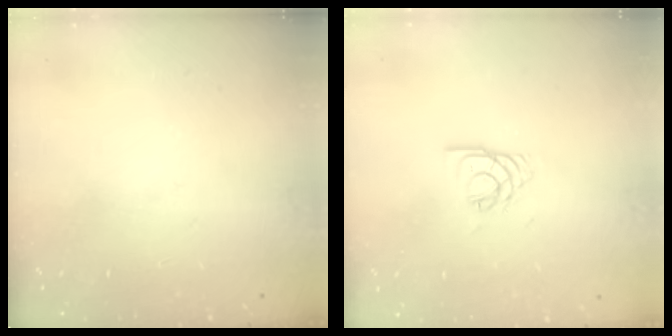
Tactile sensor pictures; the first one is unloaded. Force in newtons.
{"total": 3.7, "press": 3.7, "slide": 0.3}